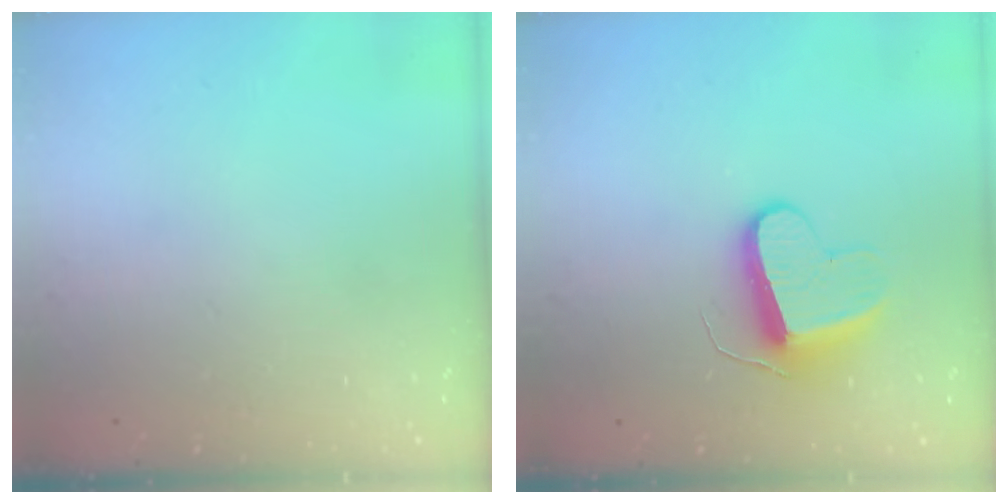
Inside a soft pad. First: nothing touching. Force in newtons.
{"total": 9.5, "press": 9.5, "slide": 0.7}